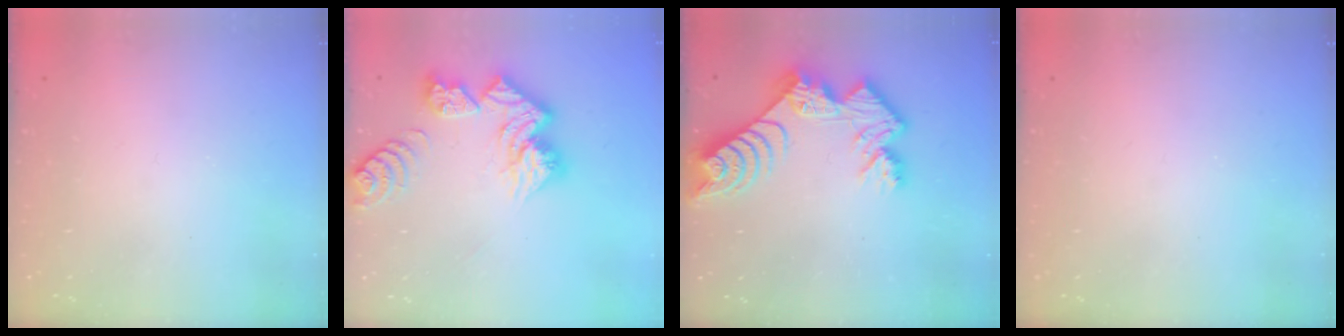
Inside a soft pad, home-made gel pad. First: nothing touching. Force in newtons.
{"total": 15.7, "press": 15.6, "slide": 1.7}
{"total": 13.8, "press": 13.8, "slide": 1.1}
{"total": 0.0}